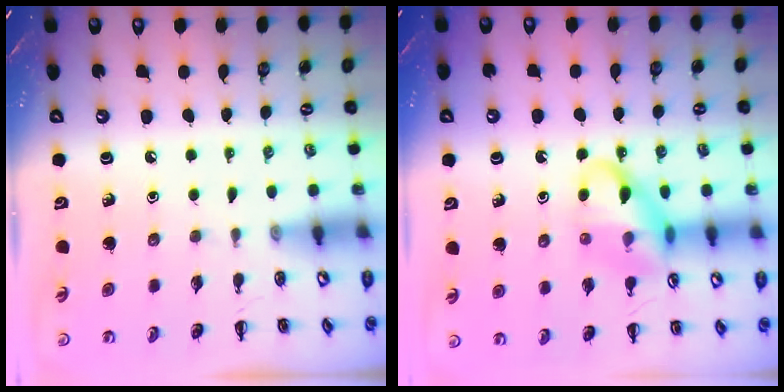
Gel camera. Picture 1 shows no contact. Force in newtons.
{"total": 13.4, "press": 13.2, "slide": 2.3}